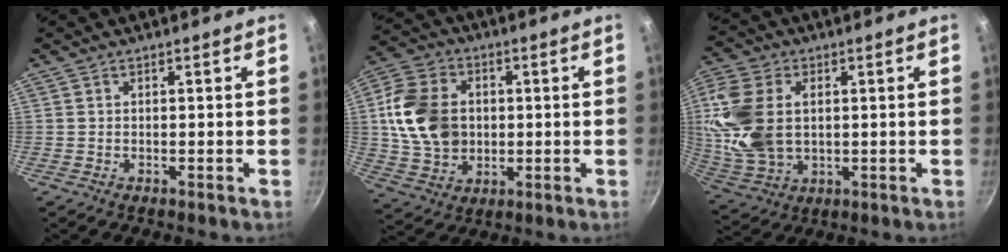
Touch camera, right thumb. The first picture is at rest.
{"total": 15.4, "force": [1.4, 12.0, 9.6], "torque": [-0.162, 0.007, 0.028]}
{"total": 14.7, "force": [2.0, 10.0, 10.6], "torque": [-0.211, -0.006, 0.047]}